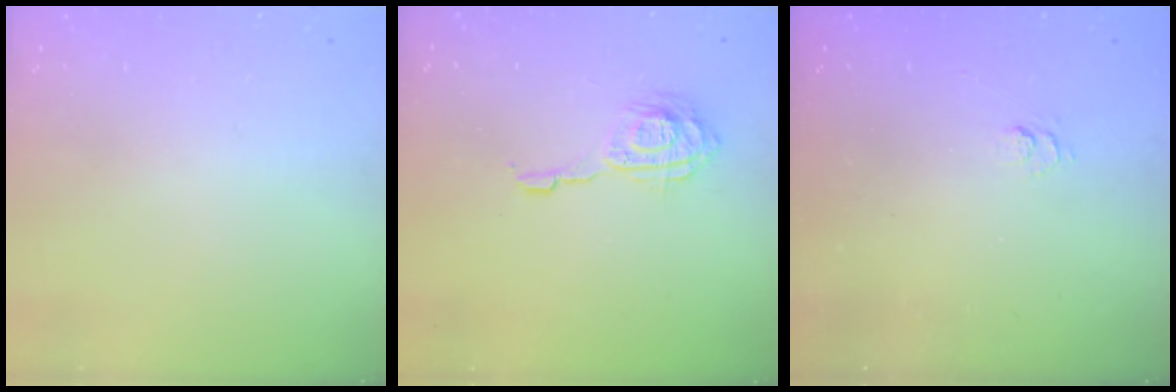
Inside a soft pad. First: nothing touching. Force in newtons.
{"total": 10.3, "press": 10.3, "slide": 1.0}
{"total": 2.7, "press": 2.2, "slide": 1.5}